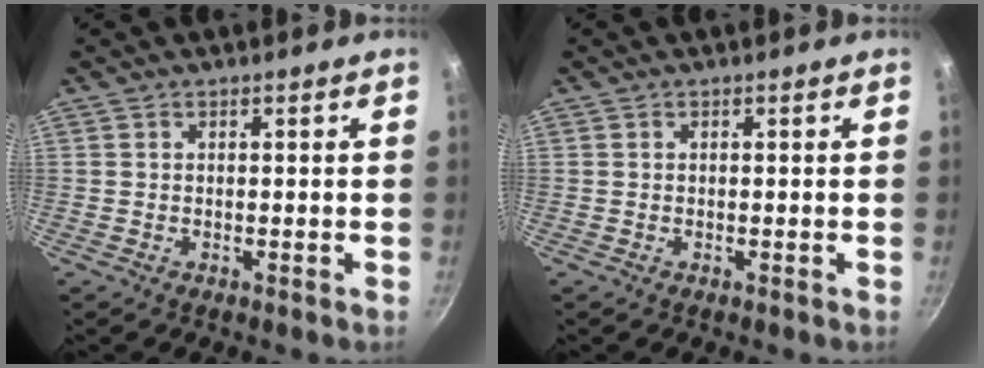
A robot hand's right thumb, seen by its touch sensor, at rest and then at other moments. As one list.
[{"total": 0.0}]